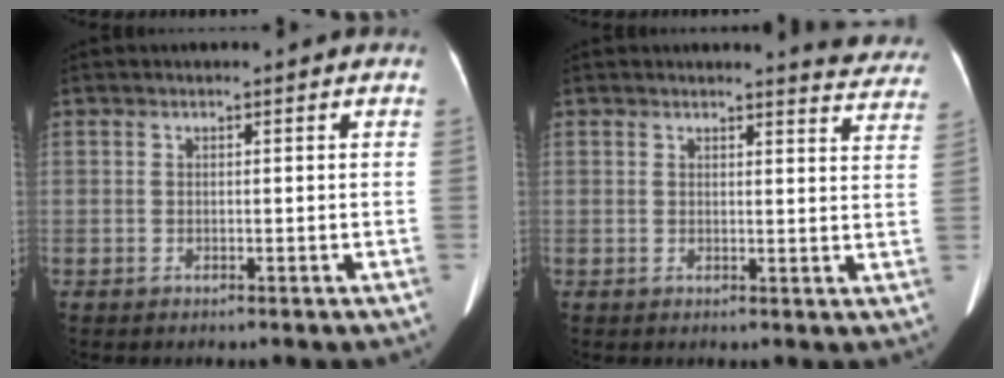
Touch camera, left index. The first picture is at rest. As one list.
[{"total": 7.2, "force": [7.1, 0.8, 0.9], "torque": [0.008, -0.034, 0.052]}]